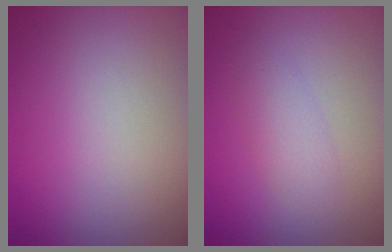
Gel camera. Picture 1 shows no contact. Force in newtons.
{"total": 2.0, "press": 2.0, "slide": 0.1}